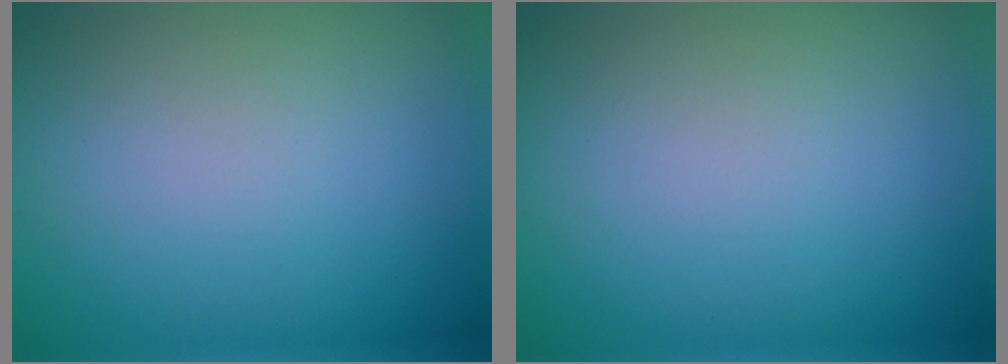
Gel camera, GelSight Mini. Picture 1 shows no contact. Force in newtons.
{"total": 0.0}